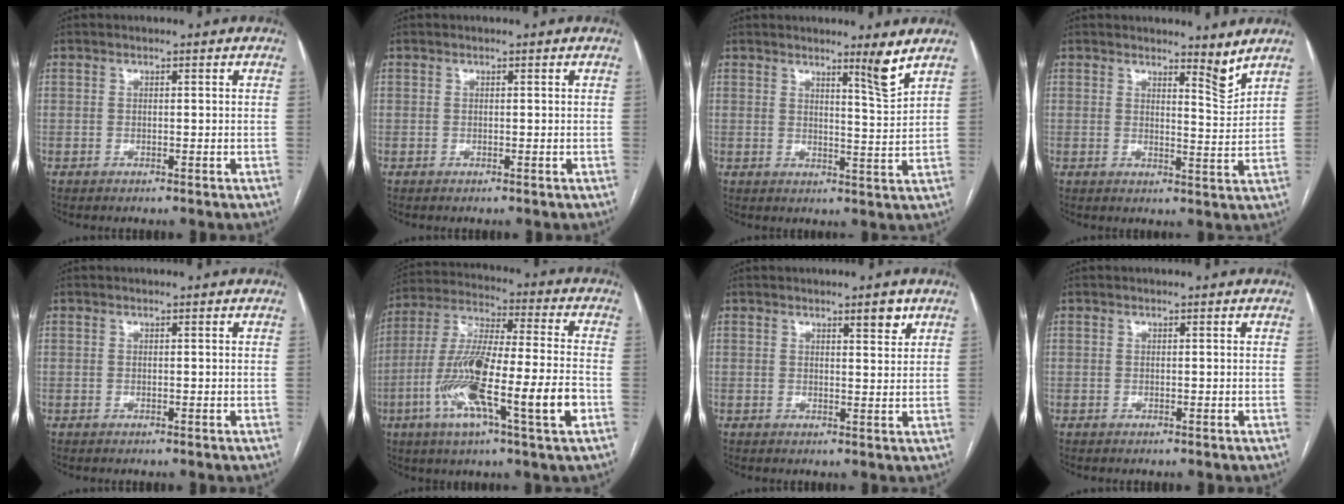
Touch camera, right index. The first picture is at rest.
{"total": 0.0}
{"total": 4.3, "force": [3.3, -0.9, 2.6], "torque": [-0.042, -0.021, 0.051]}
{"total": 3.5, "force": [3.1, 0.1, 1.5], "torque": [-0.028, -0.026, 0.043]}
{"total": 0.0}
{"total": 18.9, "force": [-6.0, 1.3, 17.9], "torque": [-0.334, -0.009, -0.104]}
{"total": 2.8, "force": [1.9, 0.5, 2.0], "torque": [-0.029, -0.005, 0.027]}
{"total": 0.0}